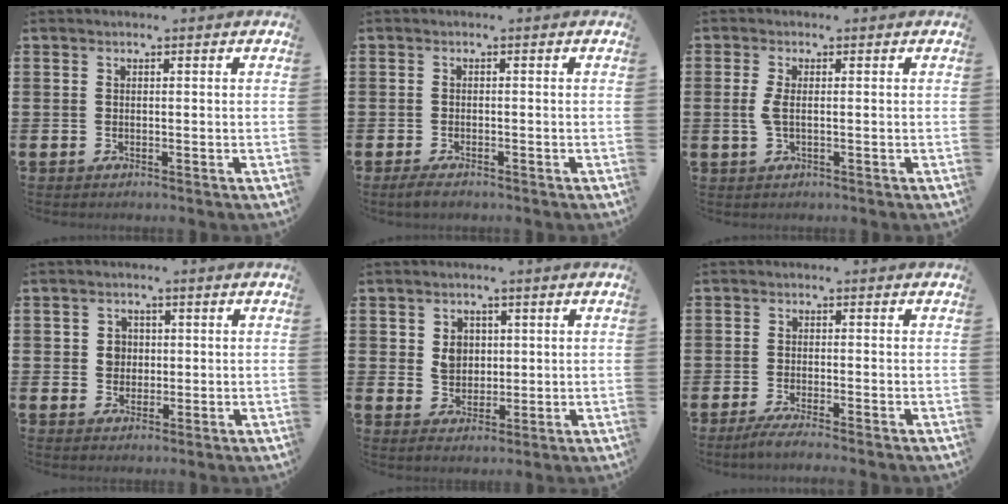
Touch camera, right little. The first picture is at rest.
{"total": 1.3, "force": [-0.8, 0.5, 1.0], "torque": [-0.018, 0.000, -0.017]}
{"total": 2.1, "force": [0.2, 0.6, 2.0], "torque": [-0.039, 0.002, 0.002]}
{"total": 2.7, "force": [0.5, 2.5, 0.7], "torque": [-0.007, 0.005, 0.004]}
{"total": 3.6, "force": [1.1, 3.0, 1.6], "torque": [-0.026, 0.008, 0.016]}
{"total": 1.9, "force": [-1.4, 0.0, 1.3], "torque": [-0.020, 0.000, -0.026]}